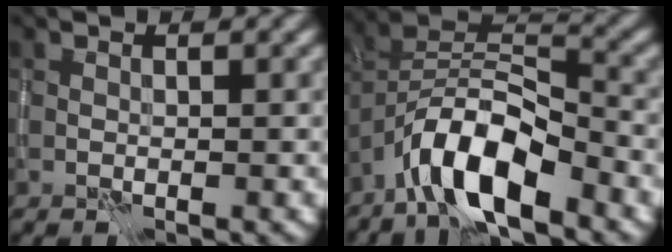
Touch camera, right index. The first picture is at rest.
{"total": 7.8, "force": [-5.2, 2.5, 5.3], "torque": [-0.091, 0.011, -0.102]}